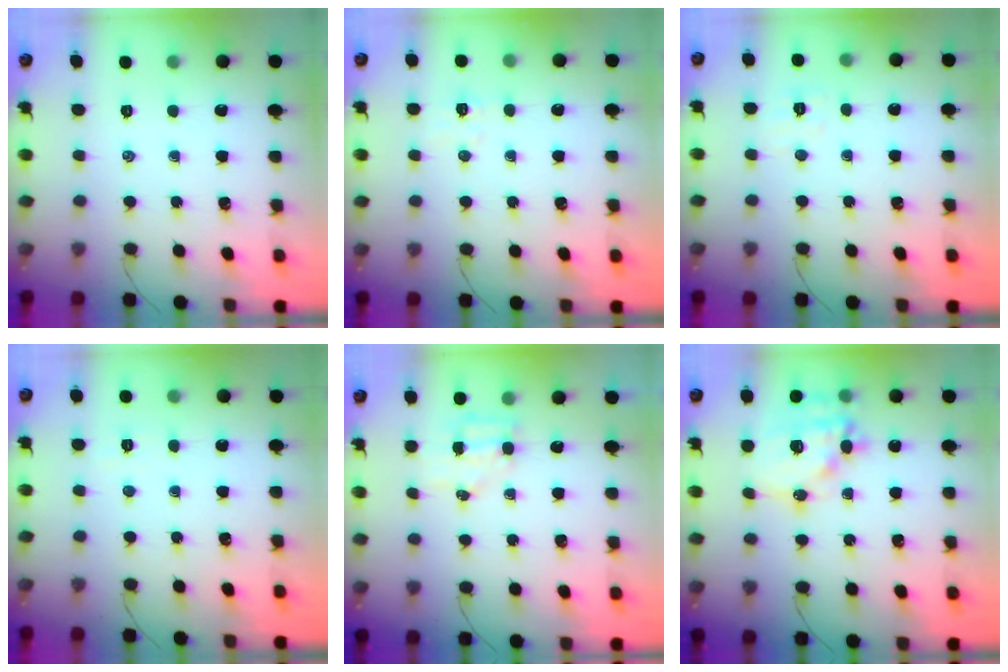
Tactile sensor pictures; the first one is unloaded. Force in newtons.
{"total": 4.3, "press": 4.1, "slide": 1.1}
{"total": 5.3, "press": 5.1, "slide": 1.3}
{"total": 2.5, "press": 2.4, "slide": 0.7}
{"total": 4.8, "press": 4.7, "slide": 0.7}
{"total": 15.6, "press": 15.2, "slide": 3.4}